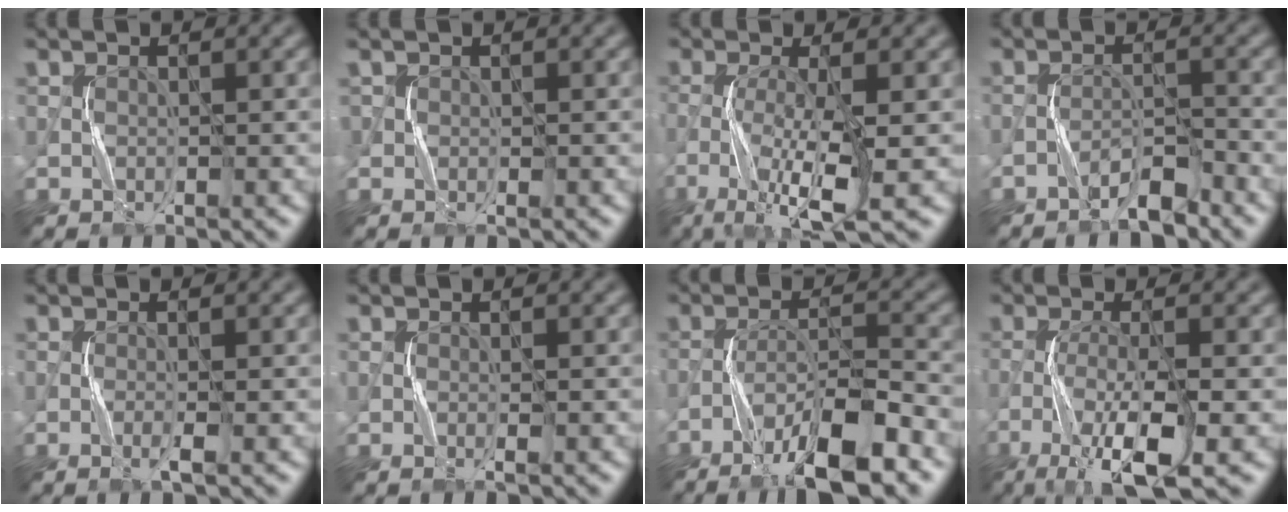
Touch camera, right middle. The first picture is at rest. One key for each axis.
{"total": 1.1, "fx": 0.1, "fy": 0.8, "fz": 0.6, "tx": -0.009, "ty": 0.002, "tz": 0.001}
{"total": 6.2, "fx": -2.2, "fy": 1.2, "fz": 5.7, "tx": -0.114, "ty": -0.004, "tz": -0.049}
{"total": 2.7, "fx": -2.3, "fy": 0.5, "fz": 1.3, "tx": -0.022, "ty": 0.009, "tz": -0.044}
{"total": 1.2, "fx": -0.5, "fy": 0.1, "fz": 1.1, "tx": -0.025, "ty": 0.000, "tz": -0.012}
{"total": 0.7, "fx": -0.2, "fy": 0.1, "fz": 0.7, "tx": -0.014, "ty": -0.002, "tz": -0.005}
{"total": 8.4, "fx": -5.5, "fy": 1.7, "fz": 6.2, "tx": -0.104, "ty": 0.005, "tz": -0.096}
{"total": 7.7, "fx": -3.9, "fy": 1.7, "fz": 6.5, "tx": -0.123, "ty": -0.003, "tz": -0.076}